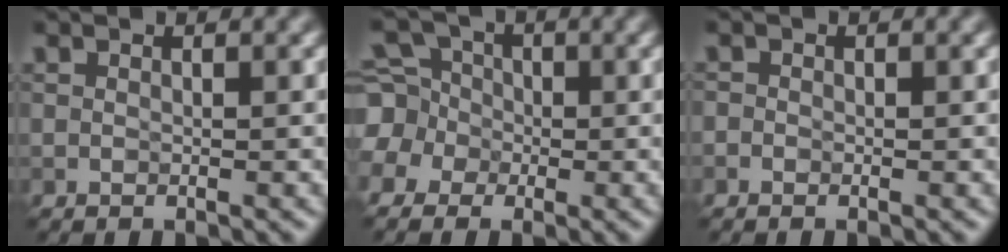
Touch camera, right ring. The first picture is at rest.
{"total": 8.1, "force": [-1.6, 7.3, 3.2], "torque": [-0.079, 0.019, -0.072]}
{"total": 0.6, "force": [-0.3, 0.5, 0.2], "torque": [0.001, -0.005, -0.008]}